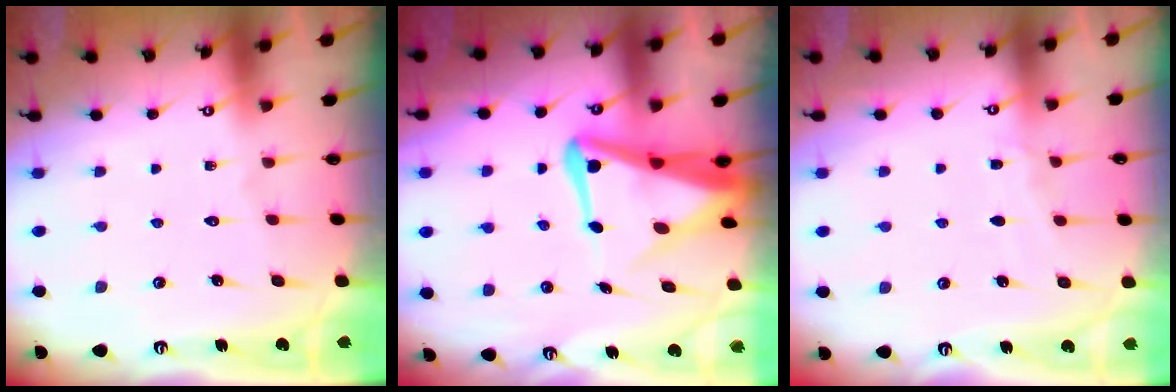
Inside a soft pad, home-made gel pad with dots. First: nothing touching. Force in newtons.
{"total": 9.8, "press": 9.8, "slide": 1.1}
{"total": 3.2, "press": 3.2, "slide": 0.5}